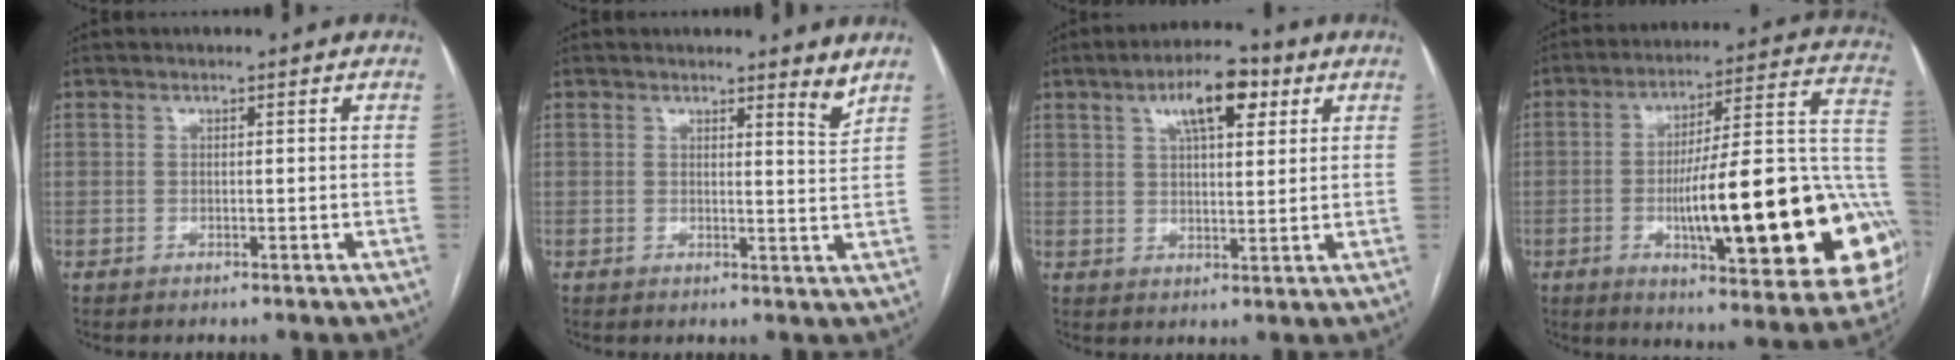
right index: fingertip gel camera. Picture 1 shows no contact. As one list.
[{"total": 2.9, "force": [2.7, -0.1, 1.1], "torque": [-0.021, -0.031, 0.025]}, {"total": 8.7, "force": [4.4, 2.9, 6.9], "torque": [-0.118, 0.014, 0.070]}, {"total": 28.4, "force": [-6.5, 5.4, 27.1], "torque": [-0.292, 0.012, -0.084]}]